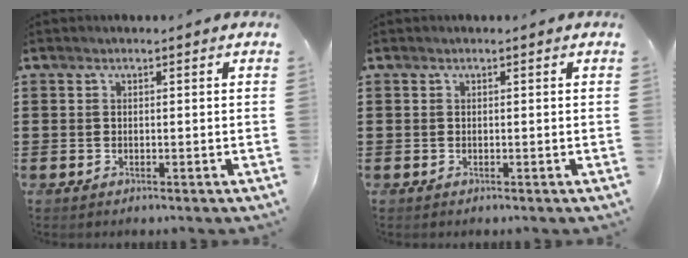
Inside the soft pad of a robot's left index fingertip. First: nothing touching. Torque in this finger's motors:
{"motor_torque": [0.00, 0.00, 0.00, 0.00]}